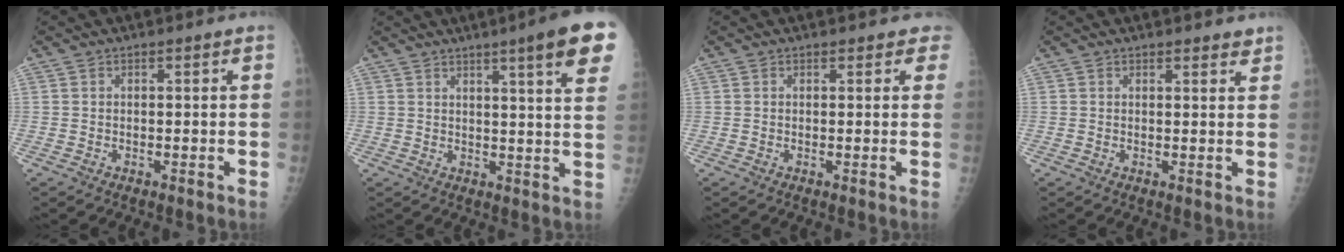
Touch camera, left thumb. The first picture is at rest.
{"total": 12.2, "force": [6.8, 0.9, 10.1], "torque": [-0.122, -0.026, 0.076]}
{"total": 2.1, "force": [1.5, 1.3, 0.7], "torque": [0.020, -0.004, 0.002]}
{"total": 2.1, "force": [1.7, 0.8, 0.8], "torque": [0.004, -0.007, 0.018]}